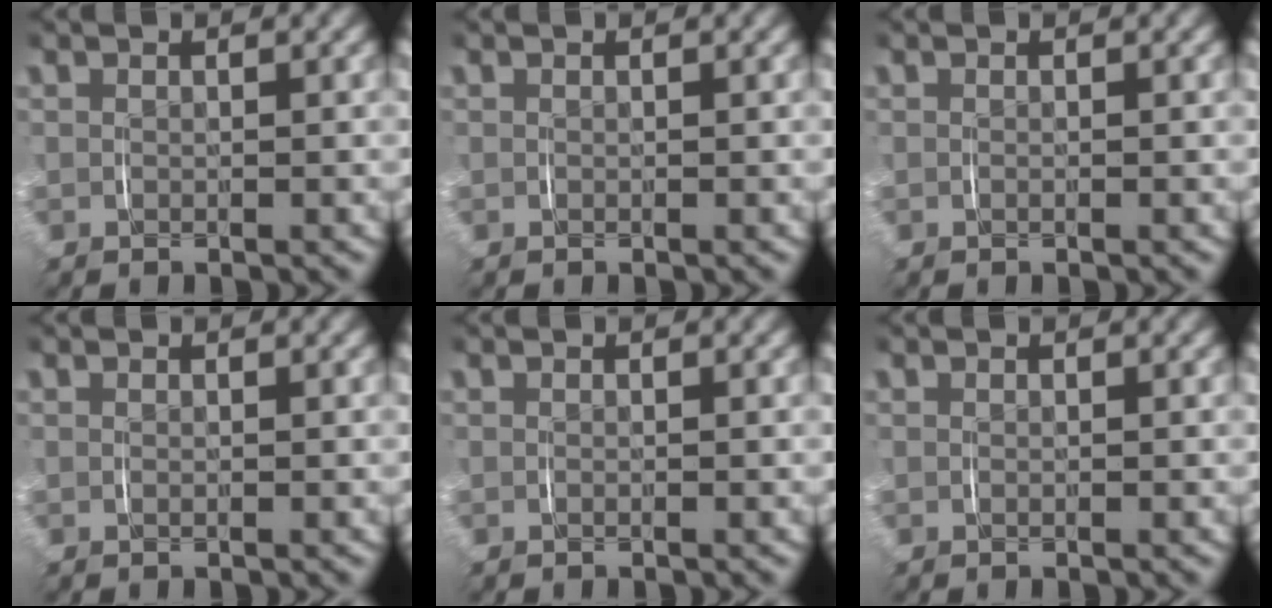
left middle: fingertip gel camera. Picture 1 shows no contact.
{"total": 0.0}
{"total": 0.0}
{"total": 0.0}
{"total": 0.0}
{"total": 0.0}